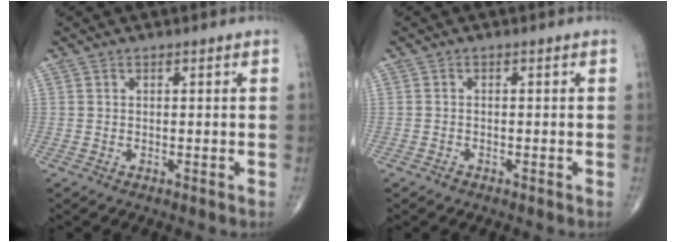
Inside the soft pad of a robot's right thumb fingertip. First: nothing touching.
{"total": 0.8, "force": [-0.6, 0.5, 0.2], "torque": [-0.003, 0.001, -0.014]}